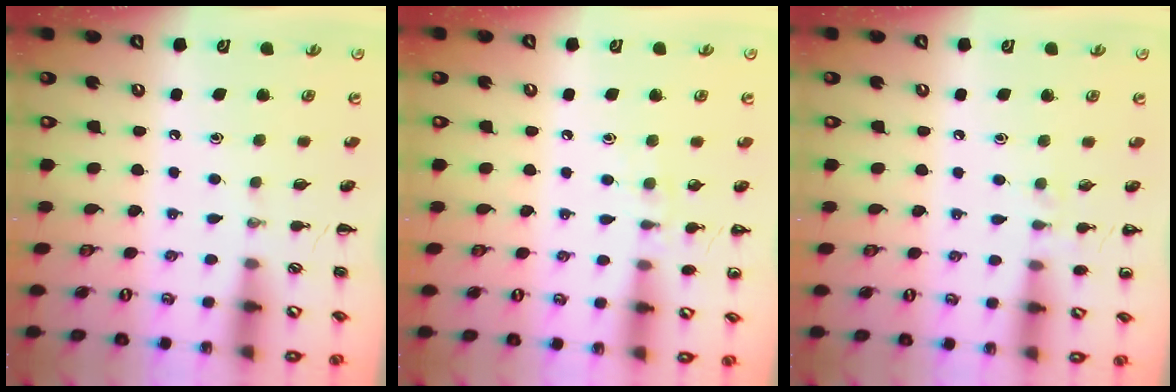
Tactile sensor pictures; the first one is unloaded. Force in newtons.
{"total": 6.6, "press": 6.3, "slide": 1.9}
{"total": 5.2, "press": 4.9, "slide": 1.7}